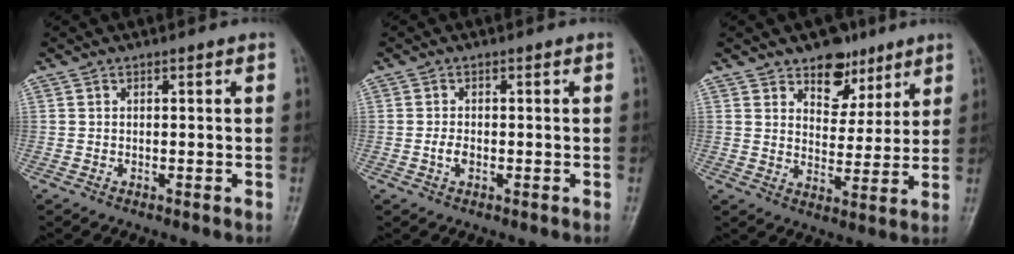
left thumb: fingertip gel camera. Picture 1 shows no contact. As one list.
[{"total": 1.8, "force": [-0.4, 1.1, 1.3], "torque": [-0.025, 0.001, -0.010]}, {"total": 8.7, "force": [5.9, 5.6, 3.3], "torque": [-0.012, -0.031, 0.092]}]